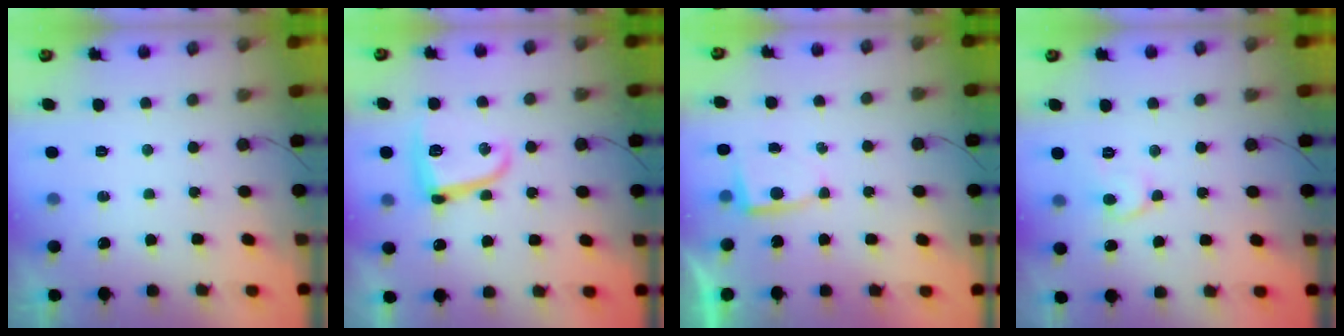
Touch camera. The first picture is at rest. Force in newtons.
{"total": 10.3, "press": 10.3, "slide": 0.8}
{"total": 2.9, "press": 2.9, "slide": 0.4}
{"total": 7.7, "press": 7.7, "slide": 0.6}